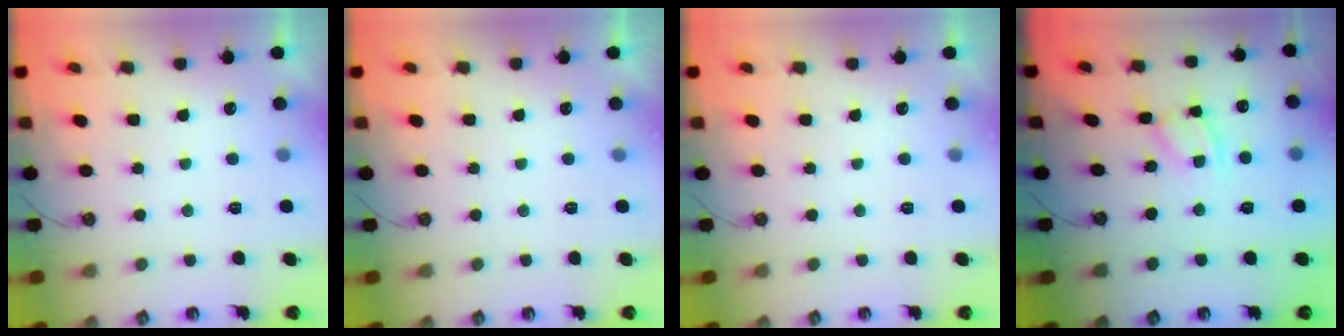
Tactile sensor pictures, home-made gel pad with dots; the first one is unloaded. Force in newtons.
{"total": 0.0}
{"total": 0.0}
{"total": 5.7, "press": 5.7, "slide": 0.3}